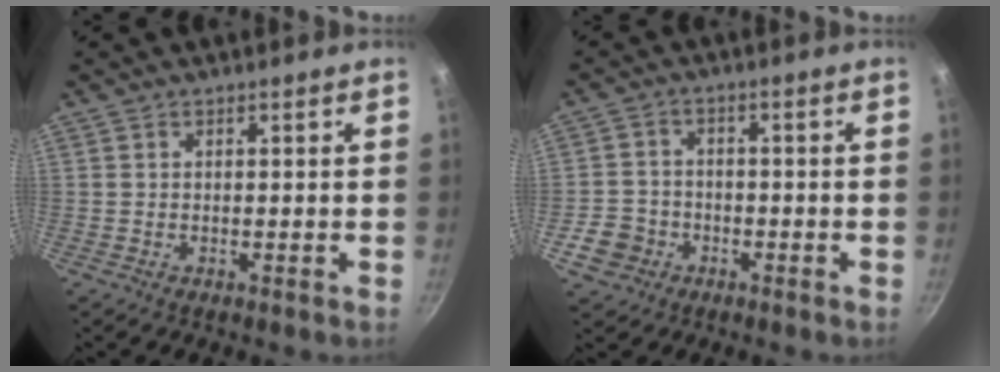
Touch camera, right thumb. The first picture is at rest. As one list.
[{"total": 6.0, "force": [-2.7, 5.1, 1.7], "torque": [-0.016, 0.027, -0.048]}]